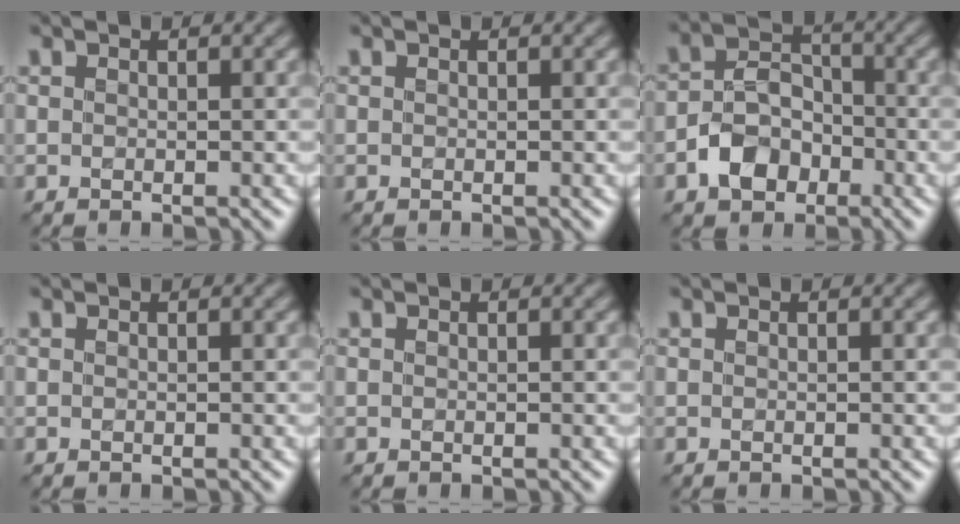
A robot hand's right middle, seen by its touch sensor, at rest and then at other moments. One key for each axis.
{"total": 0.0}
{"total": 4.5, "fx": -2.3, "fy": 3.3, "fz": 2.2, "tx": -0.037, "ty": 0.005, "tz": -0.048}
{"total": 0.0}
{"total": 0.0}
{"total": 0.0}